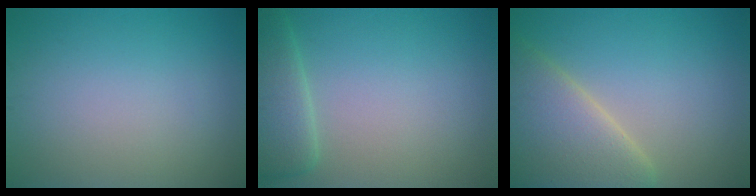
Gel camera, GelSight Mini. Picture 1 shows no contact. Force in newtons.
{"total": 3.8, "press": 3.7, "slide": 0.6}
{"total": 7.7, "press": 7.7, "slide": 0.7}